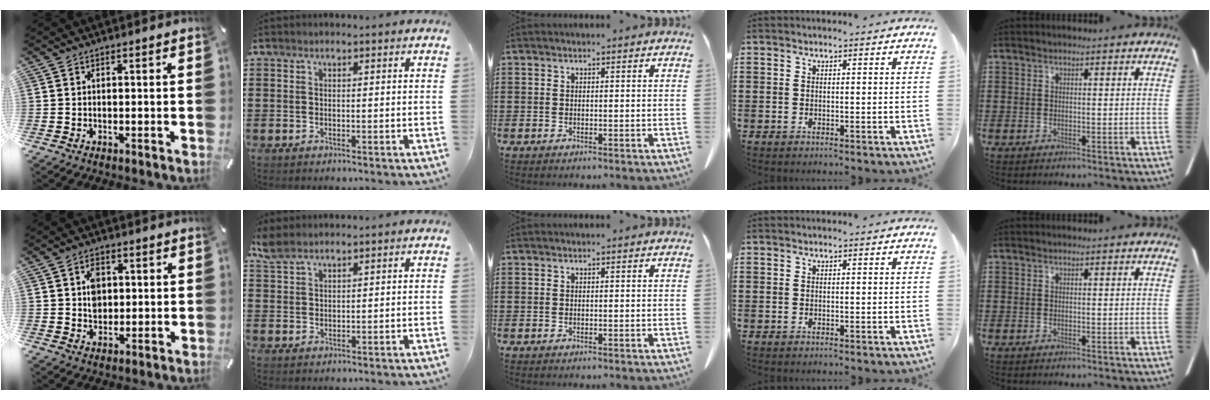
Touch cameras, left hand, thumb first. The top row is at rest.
{"thumb": {"total": 5.1, "force": [0.8, 4.3, 2.6], "torque": [-0.035, 0.000, 0.009]}, "index": {"total": 3.2, "force": [2.7, 1.2, 1.4], "torque": [-0.034, 0.003, 0.051]}}